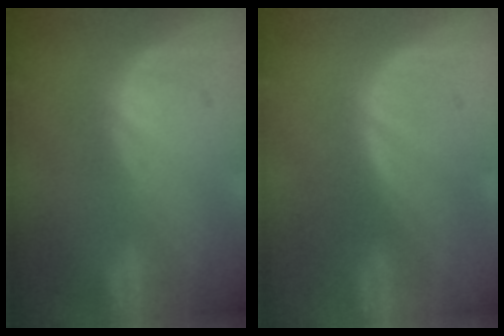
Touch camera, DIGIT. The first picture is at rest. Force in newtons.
{"total": 0.0}